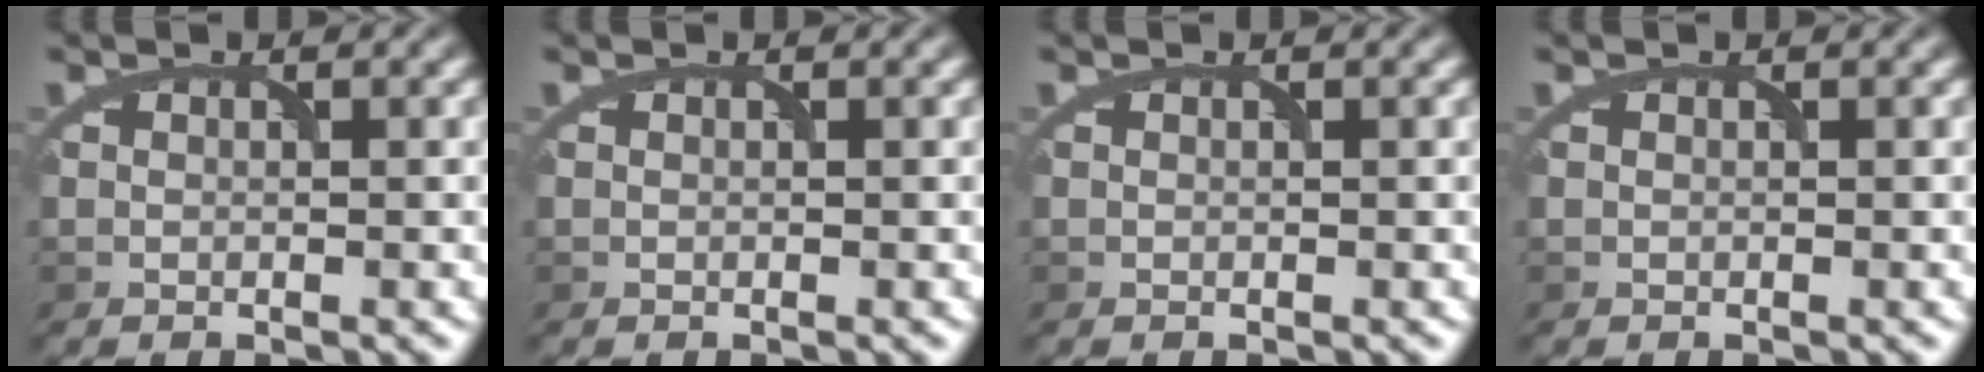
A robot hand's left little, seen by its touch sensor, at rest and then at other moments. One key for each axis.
{"total": 0.0}
{"total": 0.0}
{"total": 0.0}